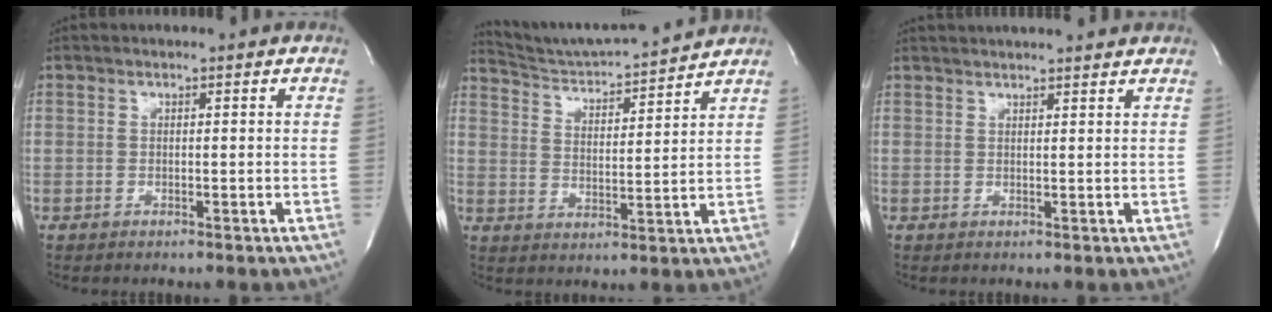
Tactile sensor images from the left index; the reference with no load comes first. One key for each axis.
{"total": 12.5, "fx": 12.1, "fy": -0.2, "fz": 2.9, "tx": -0.056, "ty": 0.003, "tz": 0.194}
{"total": 10.3, "fx": 9.5, "fy": 1.0, "fz": 3.8, "tx": -0.060, "ty": 0.024, "tz": 0.118}